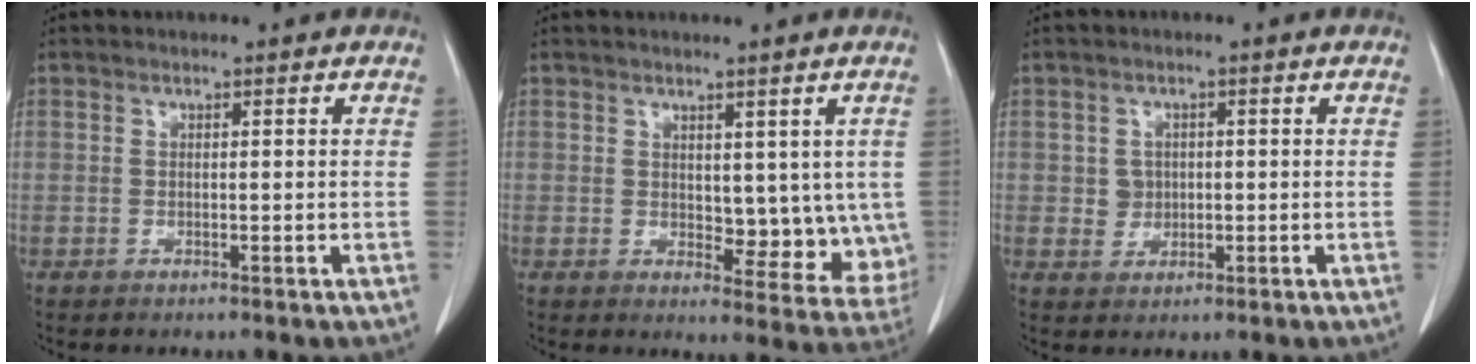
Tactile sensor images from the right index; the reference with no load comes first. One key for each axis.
{"total": 8.1, "fx": 1.2, "fy": 4.4, "fz": 6.6, "tx": -0.061, "ty": -0.011, "tz": 0.024}
{"total": 2.6, "fx": 0.2, "fy": 2.4, "fz": 0.9, "tx": -0.012, "ty": 0.002, "tz": 0.007}